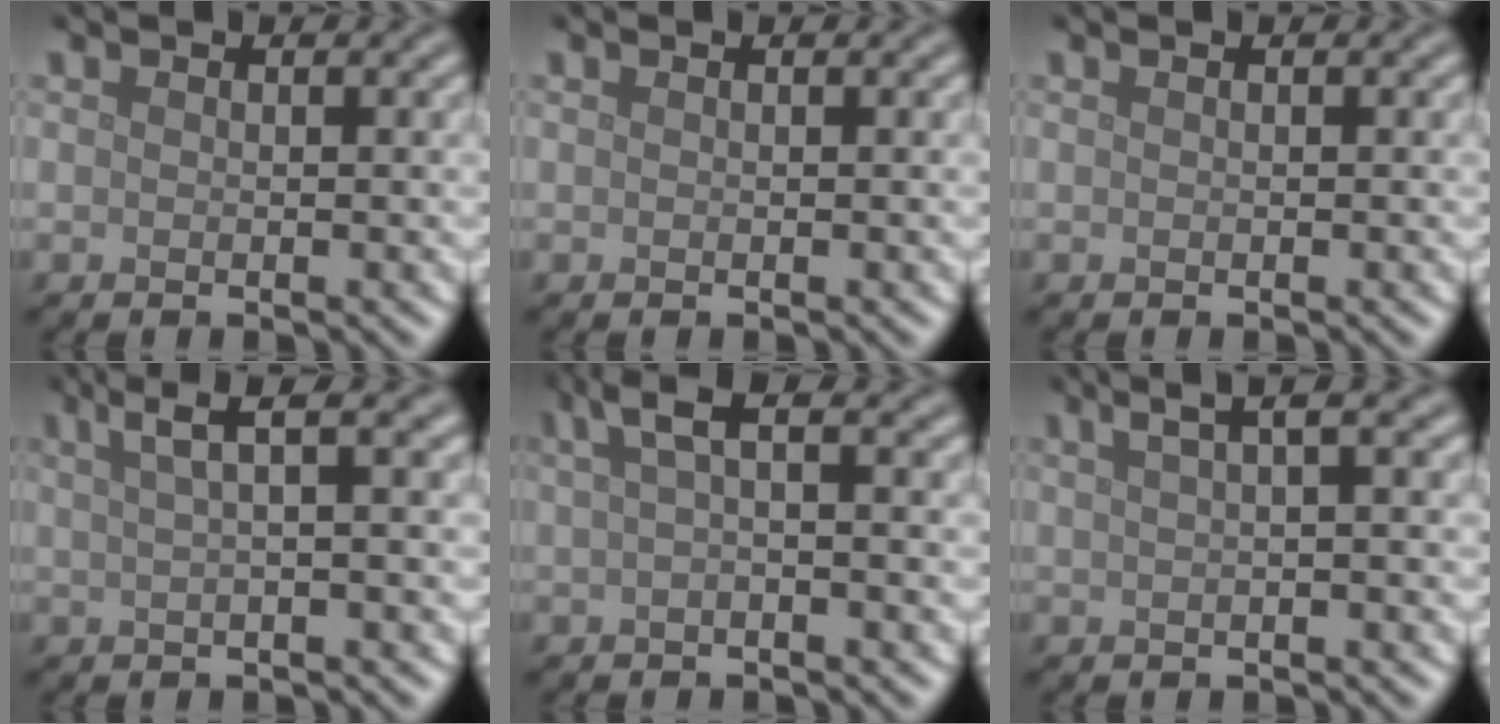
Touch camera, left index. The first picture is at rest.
{"total": 0.0}
{"total": 0.0}
{"total": 3.7, "force": [1.6, 0.8, 3.2], "torque": [-0.043, 0.015, 0.026]}
{"total": 2.9, "force": [0.7, 0.8, 2.7], "torque": [-0.046, 0.007, 0.010]}
{"total": 3.6, "force": [1.4, 1.0, 3.1], "torque": [-0.035, 0.011, 0.015]}